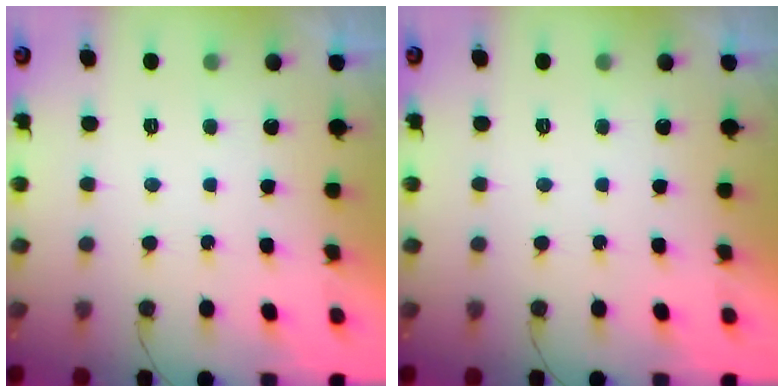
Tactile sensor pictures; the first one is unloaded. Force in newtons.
{"total": 0.0}